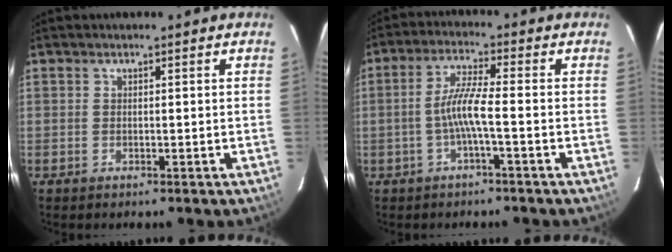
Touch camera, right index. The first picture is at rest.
{"total": 5.6, "force": [-1.8, -0.2, 5.3], "torque": [-0.116, 0.007, -0.033]}